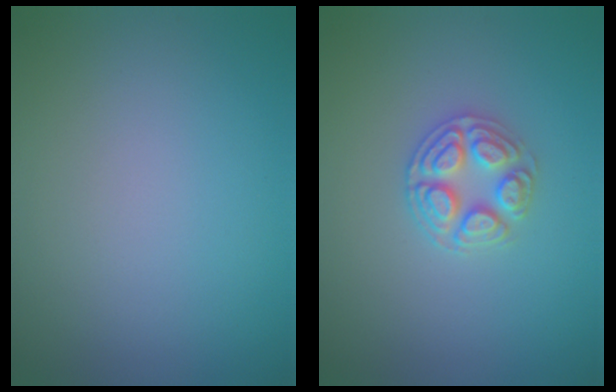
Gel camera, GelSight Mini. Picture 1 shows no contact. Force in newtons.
{"total": 2.8, "press": 2.7, "slide": 0.9}